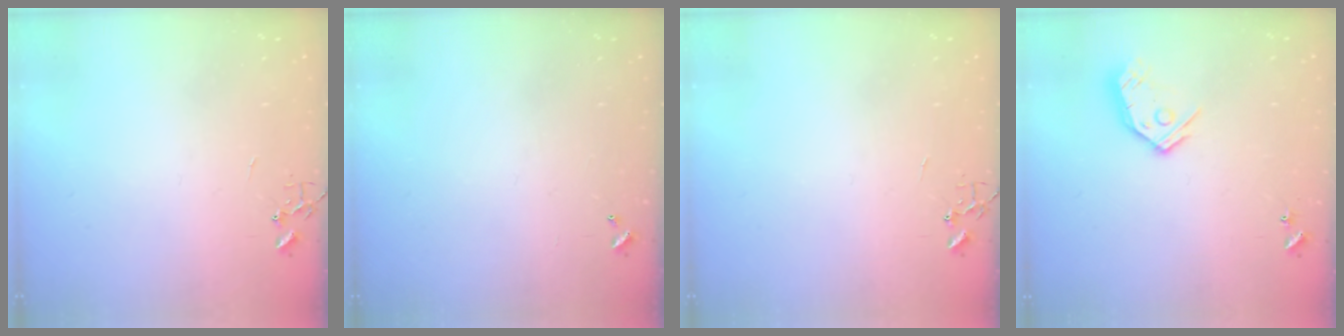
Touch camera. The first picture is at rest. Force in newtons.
{"total": 0.0}
{"total": 0.0}
{"total": 11.0, "press": 10.9, "slide": 1.2}